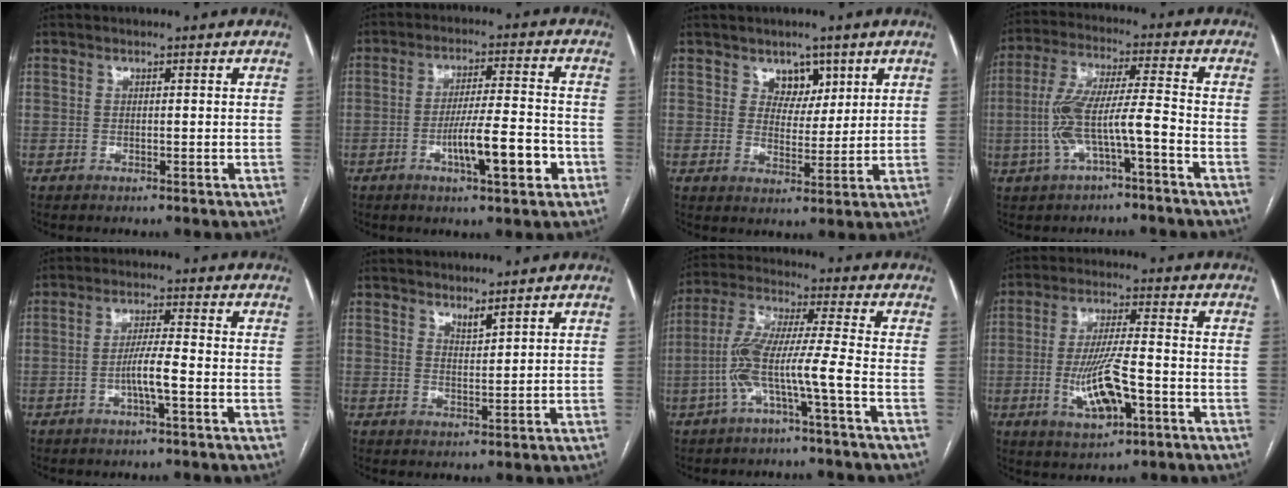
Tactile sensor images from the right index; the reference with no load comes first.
{"total": 9.2, "force": [-3.5, 1.1, 8.5], "torque": [-0.141, 0.003, -0.053]}
{"total": 4.5, "force": [2.6, 3.2, 1.7], "torque": [-0.016, 0.000, 0.045]}
{"total": 9.6, "force": [-3.2, 1.4, 8.9], "torque": [-0.186, 0.024, -0.057]}
{"total": 4.4, "force": [-1.6, 0.0, 4.1], "torque": [-0.078, 0.004, -0.029]}
{"total": 1.8, "force": [1.7, 0.1, 0.7], "torque": [-0.014, -0.011, 0.034]}
{"total": 9.0, "force": [-3.5, -0.4, 8.4], "torque": [-0.181, 0.022, -0.070]}
{"total": 10.1, "force": [-3.0, 2.3, 9.4], "torque": [-0.182, -0.003, -0.047]}